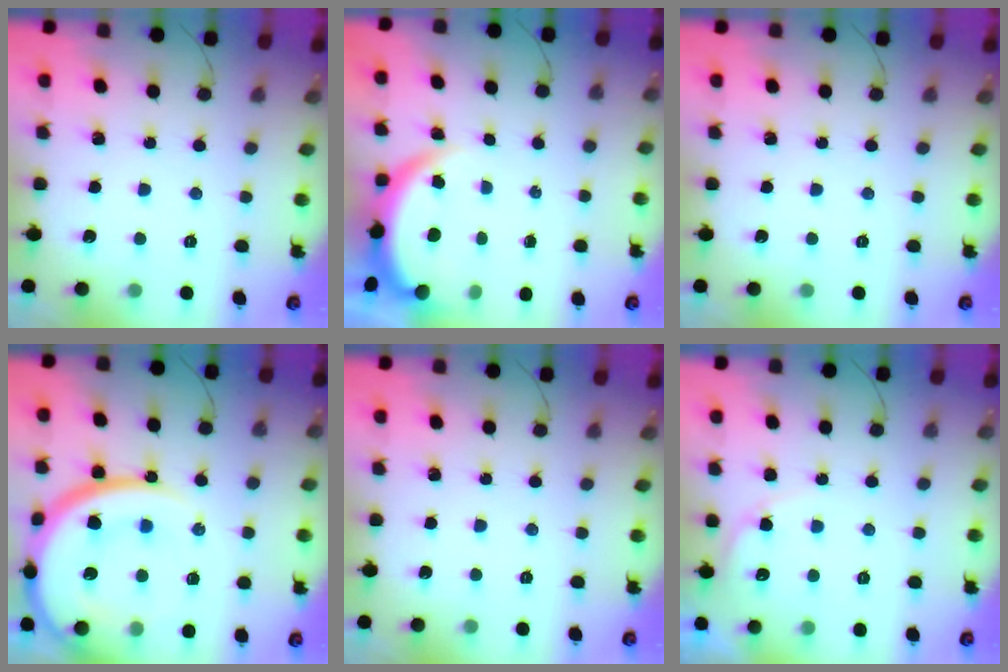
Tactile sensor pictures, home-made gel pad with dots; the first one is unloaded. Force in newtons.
{"total": 3.9, "press": 3.9, "slide": 0.1}
{"total": 0.0}
{"total": 23.5, "press": 23.3, "slide": 3.2}
{"total": 0.0}
{"total": 5.3, "press": 5.2, "slide": 0.4}